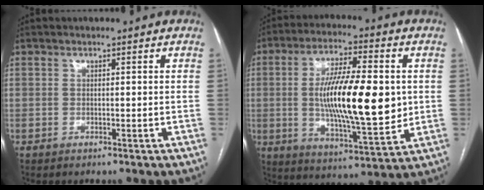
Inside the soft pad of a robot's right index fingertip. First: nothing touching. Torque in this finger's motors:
{"motor_torque": [2.14, 0.00, 1.05, 0.21]}